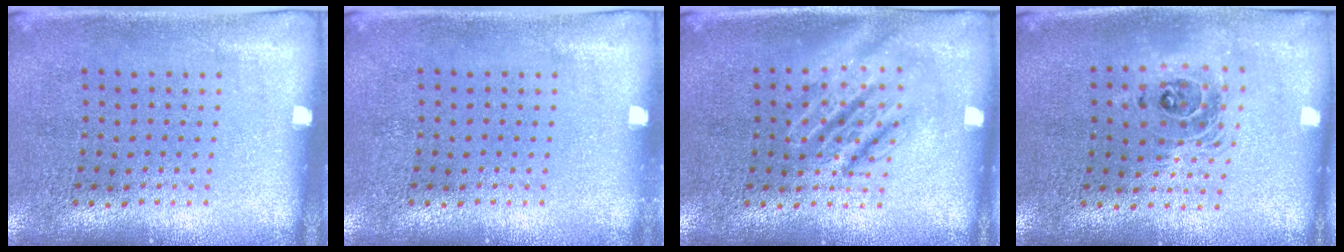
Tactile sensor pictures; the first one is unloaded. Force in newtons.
{"total": 0.0}
{"total": 2.8, "press": 2.8, "slide": 0.3}
{"total": 1.7, "press": 1.4, "slide": 1.0}